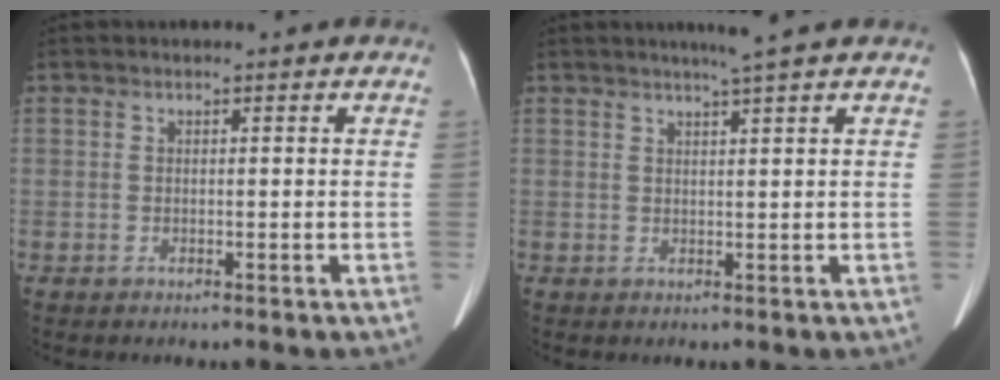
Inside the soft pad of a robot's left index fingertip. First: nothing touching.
{"total": 3.2, "force": [2.5, -1.0, 1.8], "torque": [-0.026, -0.001, 0.040]}